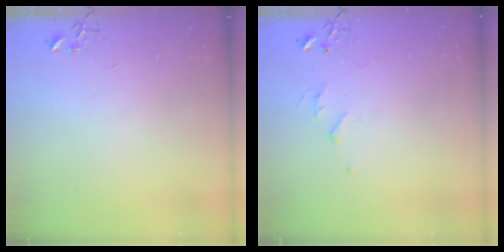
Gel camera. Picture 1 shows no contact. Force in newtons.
{"total": 5.0, "press": 5.0, "slide": 0.7}